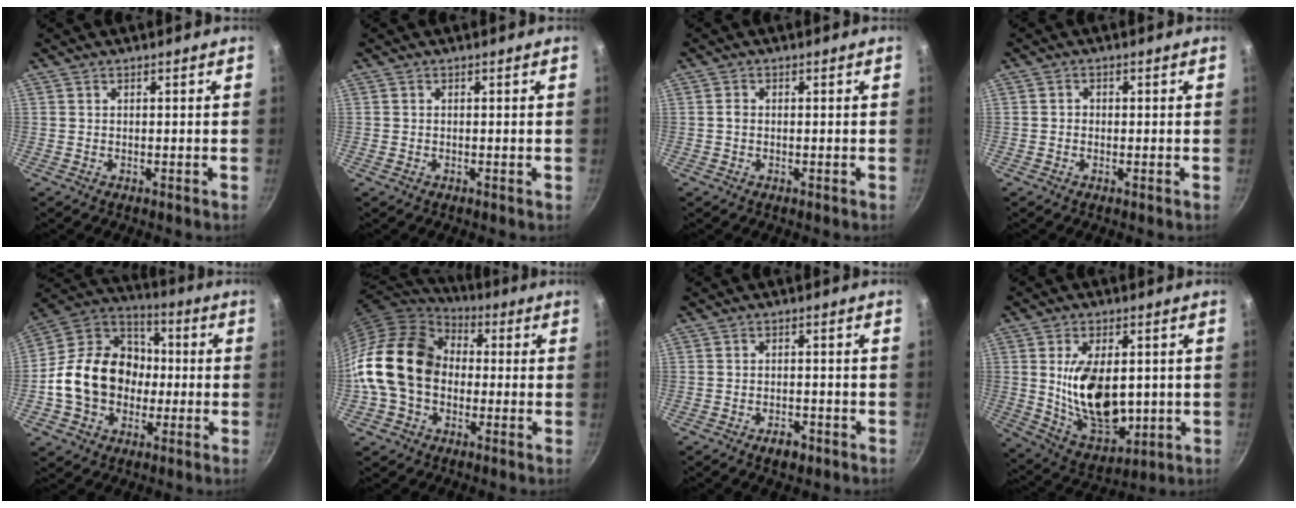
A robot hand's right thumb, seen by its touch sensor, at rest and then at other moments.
{"total": 0.6, "force": [-0.2, 0.5, 0.4], "torque": [-0.005, 0.001, -0.005]}
{"total": 1.2, "force": [-0.1, 1.0, 0.6], "torque": [-0.011, 0.006, -0.004]}
{"total": 1.2, "force": [-0.2, 1.1, 0.5], "torque": [-0.006, 0.004, -0.007]}
{"total": 19.8, "force": [-2.2, 15.9, 11.6], "torque": [-0.170, 0.050, -0.044]}
{"total": 18.5, "force": [-0.9, 14.1, 12.0], "torque": [-0.199, 0.043, -0.026]}
{"total": 3.3, "force": [-2.1, 1.8, 1.9], "torque": [-0.024, 0.017, -0.029]}
{"total": 16.3, "force": [0.7, 9.8, 13.0], "torque": [-0.193, -0.024, 0.031]}